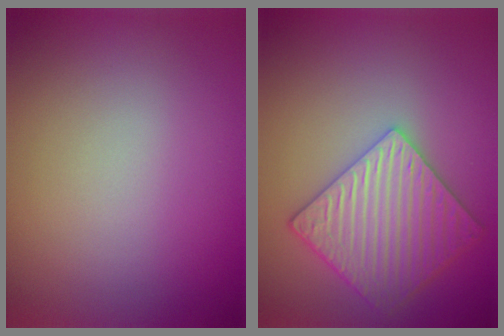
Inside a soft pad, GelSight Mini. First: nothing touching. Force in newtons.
{"total": 5.6, "press": 4.9, "slide": 2.6}